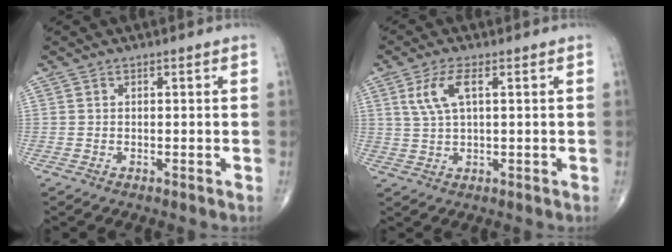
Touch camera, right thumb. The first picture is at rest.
{"total": 5.6, "force": [1.9, 1.9, 4.9], "torque": [-0.118, 0.003, 0.043]}